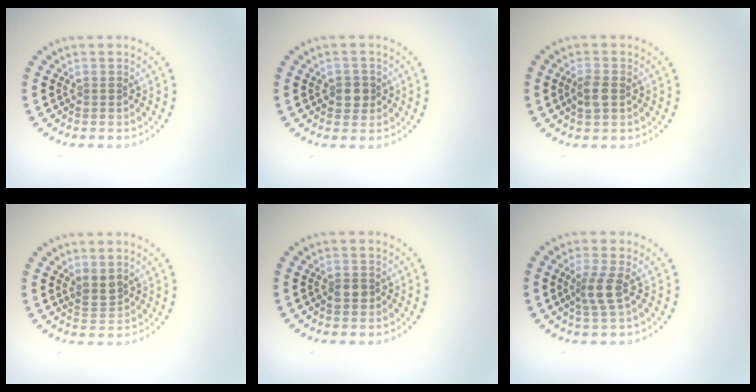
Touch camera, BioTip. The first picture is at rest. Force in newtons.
{"total": 1.9, "press": 1.8, "slide": 0.7}
{"total": 2.0, "press": 2.0, "slide": 0.3}
{"total": 1.7, "press": 1.6, "slide": 0.8}
{"total": 1.6, "press": 1.5, "slide": 0.3}
{"total": 2.6, "press": 2.0, "slide": 1.7}